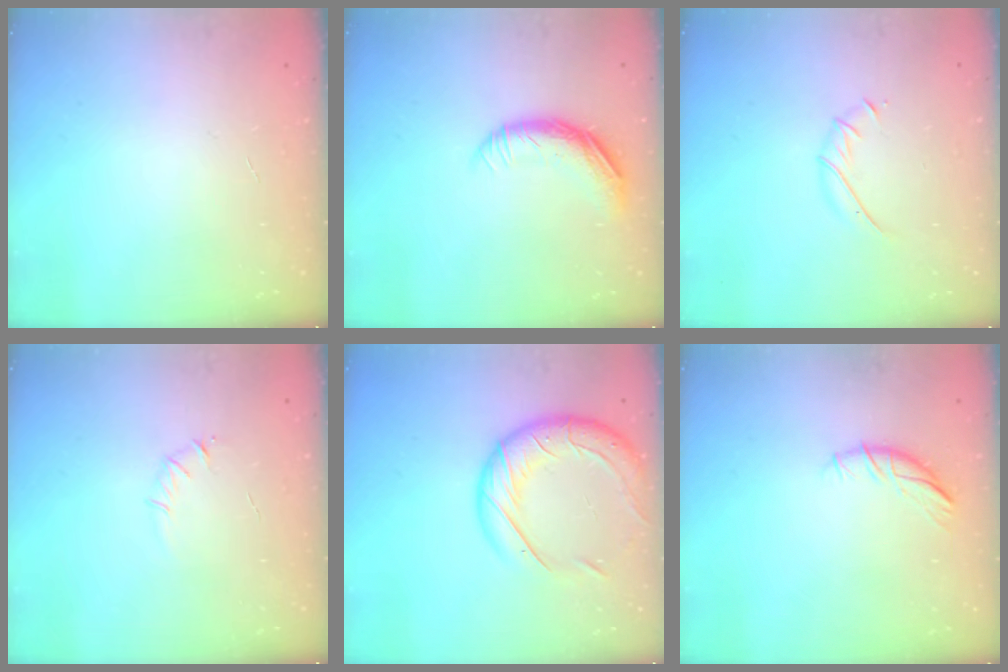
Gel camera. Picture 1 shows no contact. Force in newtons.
{"total": 10.8, "press": 10.5, "slide": 2.3}
{"total": 5.1, "press": 4.9, "slide": 1.2}
{"total": 3.3, "press": 3.1, "slide": 1.1}
{"total": 17.3, "press": 17.2, "slide": 2.3}
{"total": 6.7, "press": 6.7, "slide": 0.7}